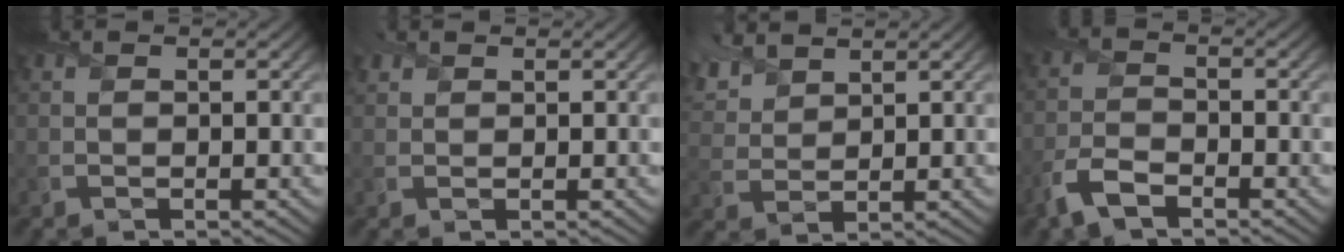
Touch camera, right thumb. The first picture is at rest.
{"total": 1.0, "force": [0.9, 0.5, 0.1], "torque": [-0.006, 0.004, 0.022]}
{"total": 6.0, "force": [4.5, 2.7, 3.0], "torque": [-0.090, 0.017, 0.093]}
{"total": 4.8, "force": [-3.3, 2.2, 2.9], "torque": [-0.067, -0.009, -0.077]}